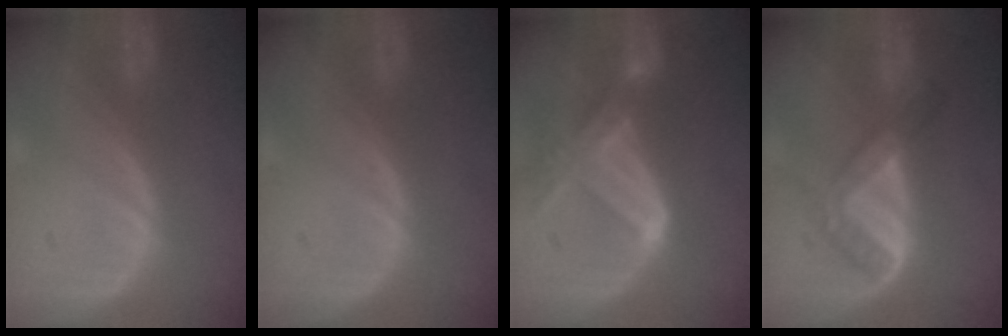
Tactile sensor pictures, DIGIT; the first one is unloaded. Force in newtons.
{"total": 0.0}
{"total": 7.1, "press": 6.6, "slide": 2.8}
{"total": 5.4, "press": 5.1, "slide": 1.6}